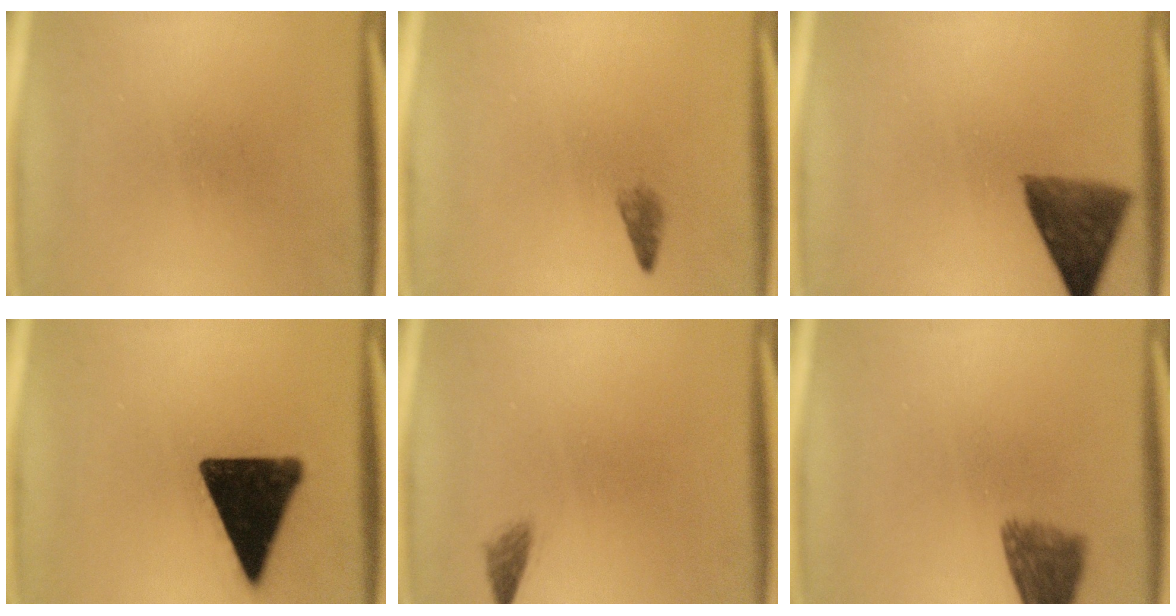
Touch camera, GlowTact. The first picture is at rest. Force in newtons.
{"total": 1.2}
{"total": 8.6}
{"total": 16.8}
{"total": 1.3}
{"total": 5.8}